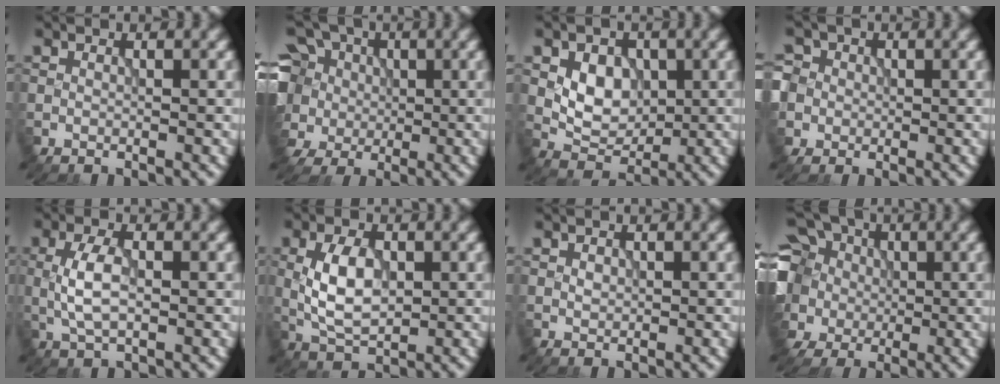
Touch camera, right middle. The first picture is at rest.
{"total": 10.6, "force": [0.5, 9.3, 5.0], "torque": [-0.139, 0.025, -0.026]}
{"total": 4.2, "force": [0.5, 3.1, 2.9], "torque": [-0.048, -0.001, 0.009]}
{"total": 5.4, "force": [-0.1, 5.1, 1.8], "torque": [-0.043, 0.027, -0.027]}
{"total": 3.5, "force": [-0.1, 1.5, 3.1], "torque": [-0.073, 0.003, -0.001]}
{"total": 5.0, "force": [0.2, 2.7, 4.1], "torque": [-0.088, 0.004, 0.008]}
{"total": 0.6, "force": [0.2, 0.4, 0.4], "torque": [-0.010, 0.001, 0.004]}
{"total": 14.1, "force": [1.9, 12.0, 7.2], "torque": [-0.200, 0.027, 0.001]}